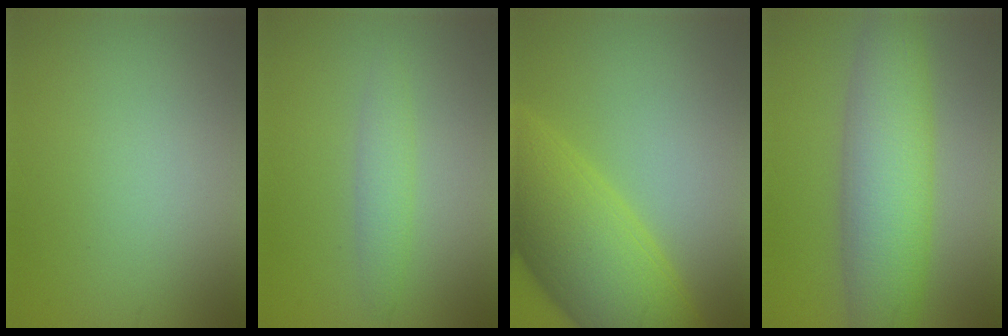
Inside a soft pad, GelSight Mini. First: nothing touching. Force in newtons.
{"total": 2.0, "press": 2.0, "slide": 0.1}
{"total": 10.6, "press": 10.6, "slide": 0.3}
{"total": 8.0, "press": 8.0, "slide": 0.3}